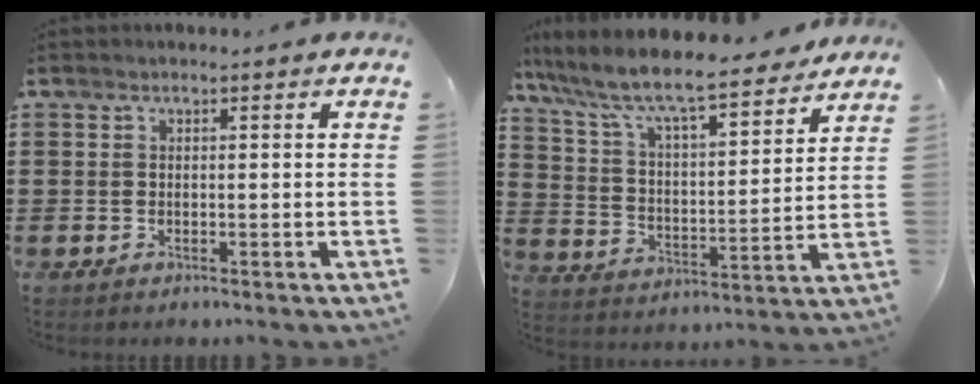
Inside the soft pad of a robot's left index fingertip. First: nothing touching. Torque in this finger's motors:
{"motor_torque": [2.14, 0.00, 1.05, 0.21]}